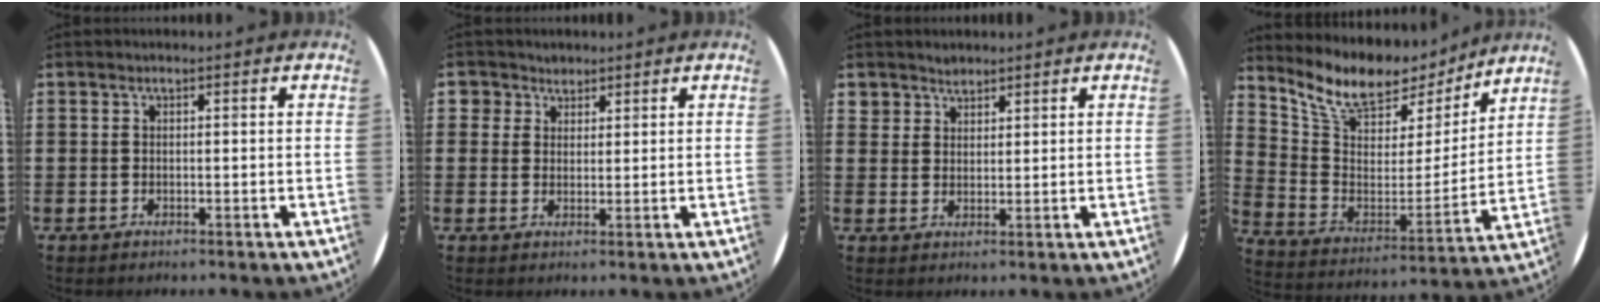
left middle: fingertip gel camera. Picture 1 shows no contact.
{"total": 2.8, "force": [2.1, 1.8, 0.0], "torque": [0.001, 0.006, 0.039]}
{"total": 2.4, "force": [2.1, 1.2, -0.1], "torque": [0.000, 0.006, 0.042]}
{"total": 10.2, "force": [8.2, 4.8, 3.8], "torque": [-0.114, -0.052, 0.146]}